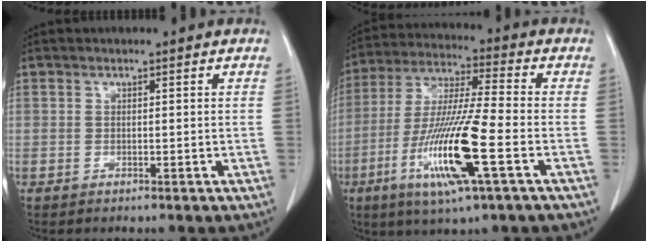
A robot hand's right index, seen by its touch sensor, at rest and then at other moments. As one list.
[{"total": 16.0, "force": [-5.5, 0.6, 15.0], "torque": [-0.305, -0.021, -0.104]}]